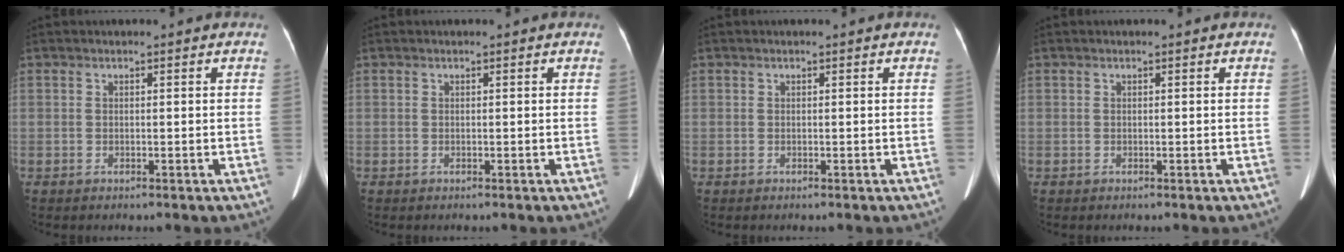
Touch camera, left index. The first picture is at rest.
{"total": 0.0}
{"total": 0.0}
{"total": 0.0}